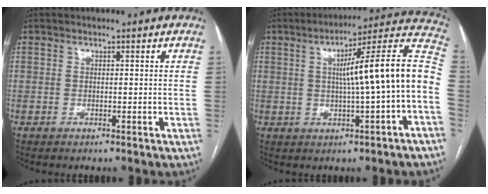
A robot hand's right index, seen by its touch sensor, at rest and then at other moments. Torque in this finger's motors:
{"motor_torque": [1.33, -0.21, 0.64, 0.18]}